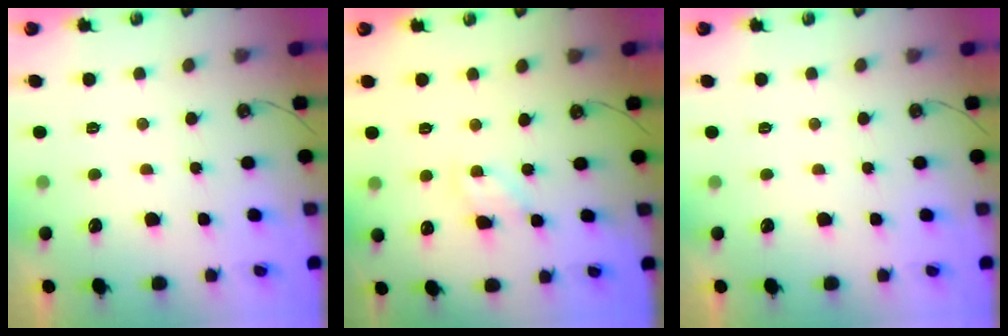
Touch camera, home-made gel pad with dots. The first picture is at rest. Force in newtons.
{"total": 2.6, "press": 2.6, "slide": 0.4}
{"total": 0.0}